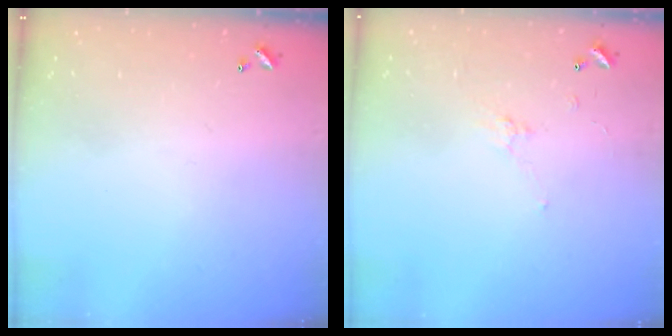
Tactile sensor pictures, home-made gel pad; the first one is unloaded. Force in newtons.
{"total": 1.3, "press": 1.3, "slide": 0.3}